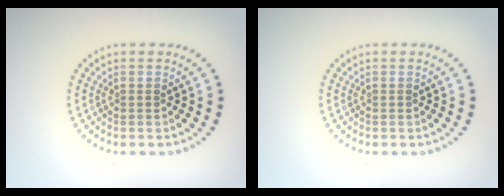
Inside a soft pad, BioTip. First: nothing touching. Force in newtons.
{"total": 0.0}